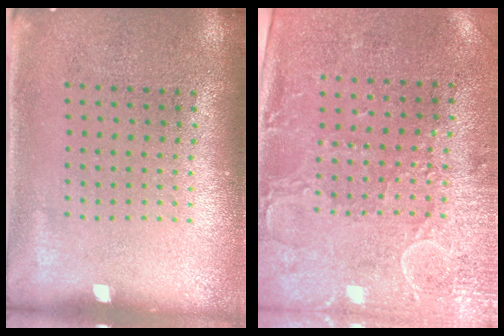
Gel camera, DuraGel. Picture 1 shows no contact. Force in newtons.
{"total": 2.9, "press": 2.4, "slide": 1.7}